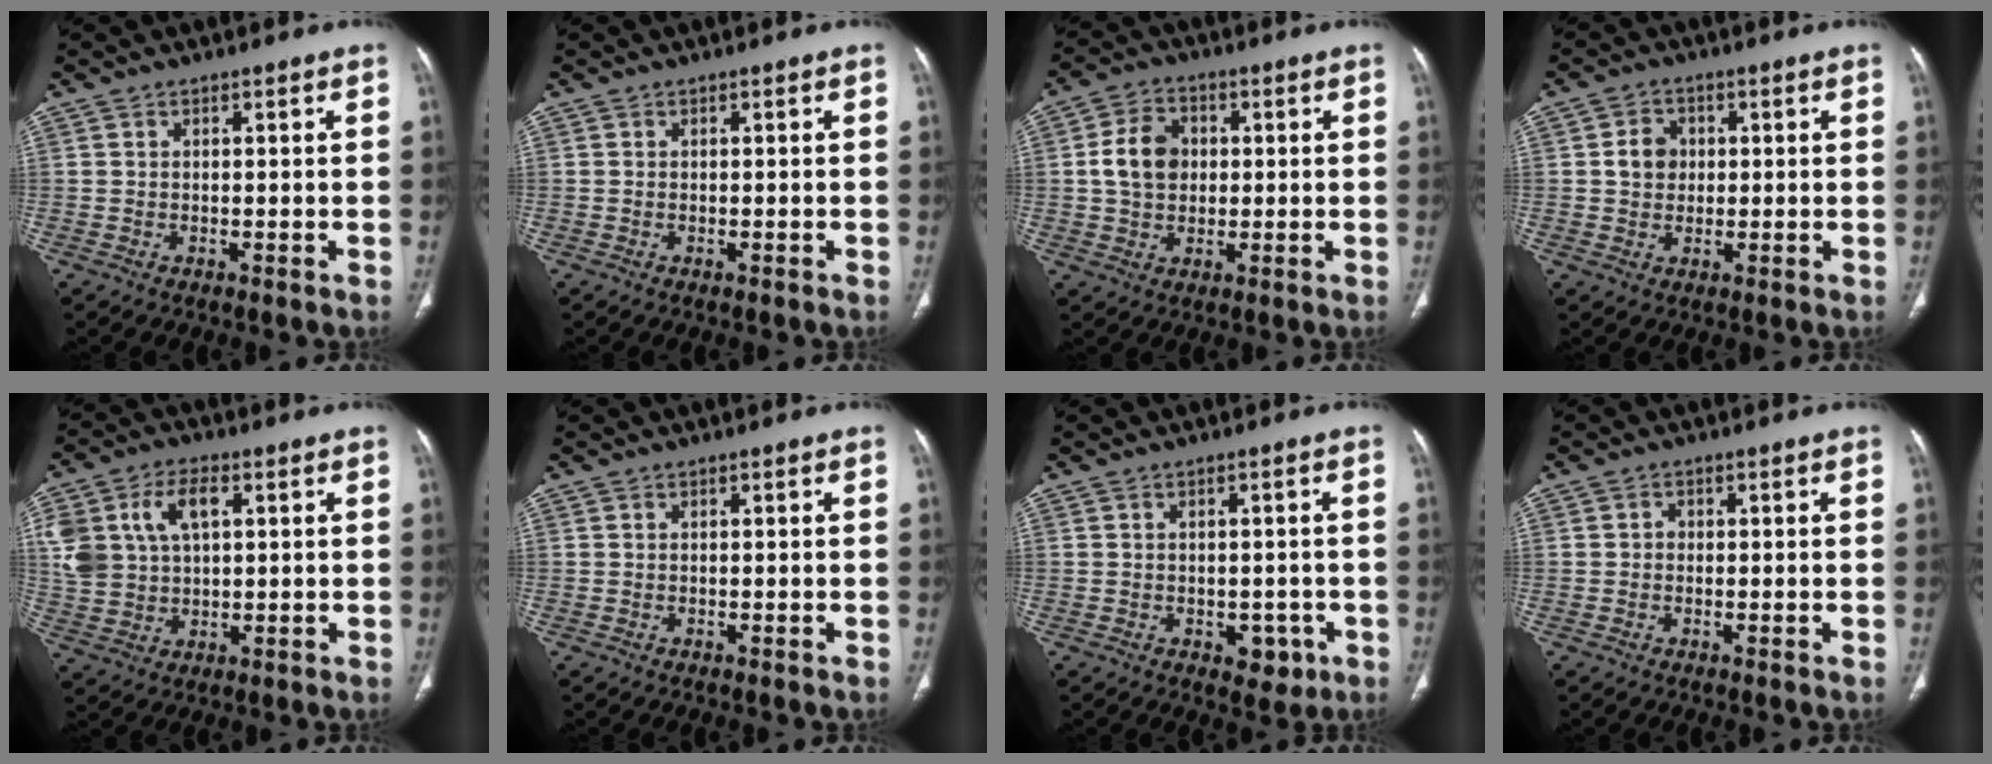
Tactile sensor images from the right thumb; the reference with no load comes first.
{"total": 0.6, "force": [-0.5, -0.2, 0.2], "torque": [-0.009, 0.003, -0.010]}
{"total": 8.6, "force": [0.8, 6.7, 5.3], "torque": [-0.076, 0.008, 0.010]}
{"total": 4.8, "force": [0.6, 4.1, 2.3], "torque": [-0.022, 0.005, 0.006]}
{"total": 13.6, "force": [3.9, 8.8, 9.5], "torque": [-0.199, 0.008, 0.081]}
{"total": 0.0}
{"total": 4.3, "force": [-1.6, 2.9, 2.7], "torque": [-0.010, 0.006, -0.014]}
{"total": 1.1, "force": [-0.1, 1.0, 0.5], "torque": [-0.002, 0.004, -0.004]}